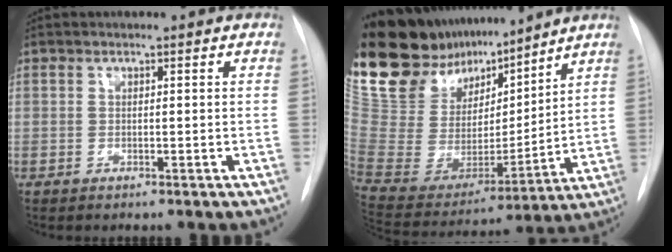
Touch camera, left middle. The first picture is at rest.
{"total": 20.8, "force": [18.1, 6.0, 8.4], "torque": [-0.156, -0.004, 0.331]}